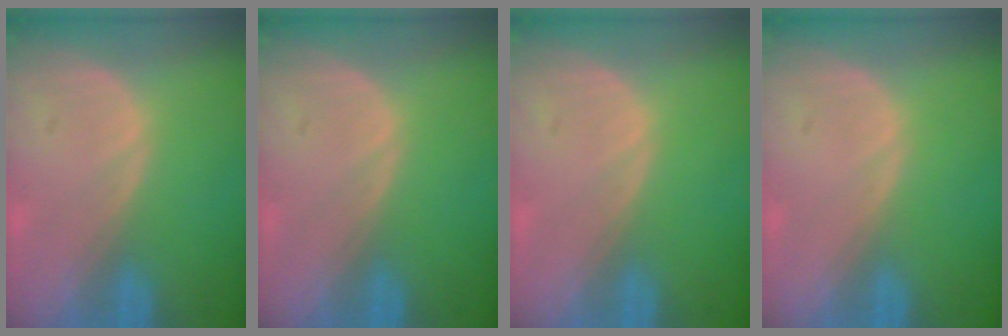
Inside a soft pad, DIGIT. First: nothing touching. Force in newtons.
{"total": 0.0}
{"total": 0.0}
{"total": 0.0}